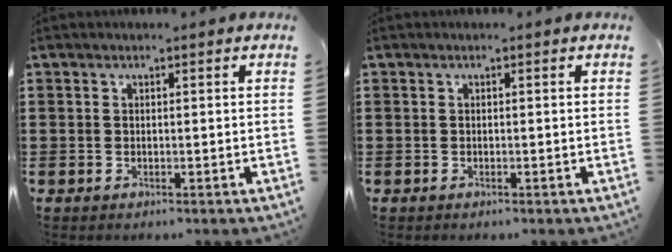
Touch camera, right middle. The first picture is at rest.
{"total": 0.0}